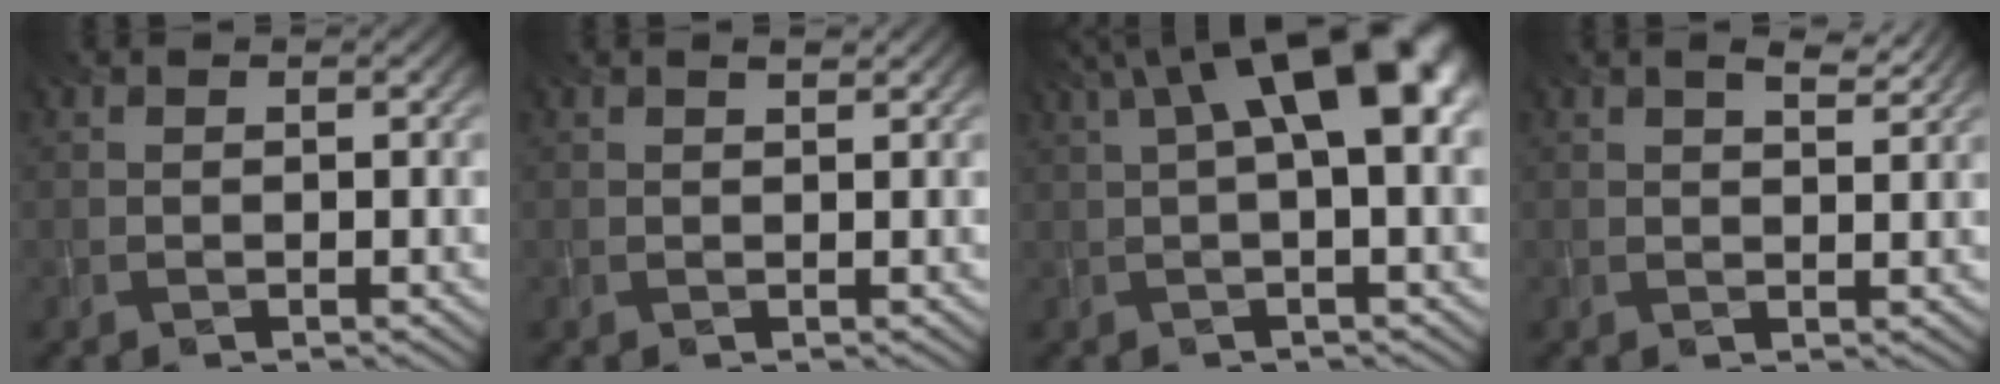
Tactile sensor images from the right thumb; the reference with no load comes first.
{"total": 0.8, "force": [0.5, 0.2, 0.5], "torque": [-0.010, -0.001, 0.010]}
{"total": 12.4, "force": [3.8, 4.2, 11.0], "torque": [-0.169, 0.018, 0.054]}
{"total": 3.0, "force": [2.0, 0.9, 2.1], "torque": [-0.035, -0.004, 0.034]}